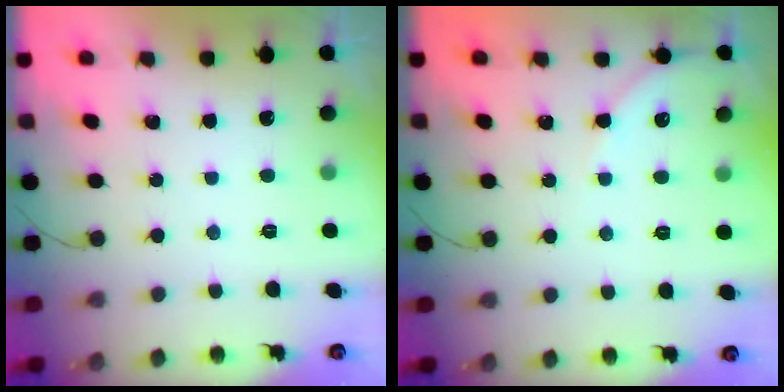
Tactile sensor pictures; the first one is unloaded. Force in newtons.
{"total": 3.7, "press": 3.7, "slide": 0.6}